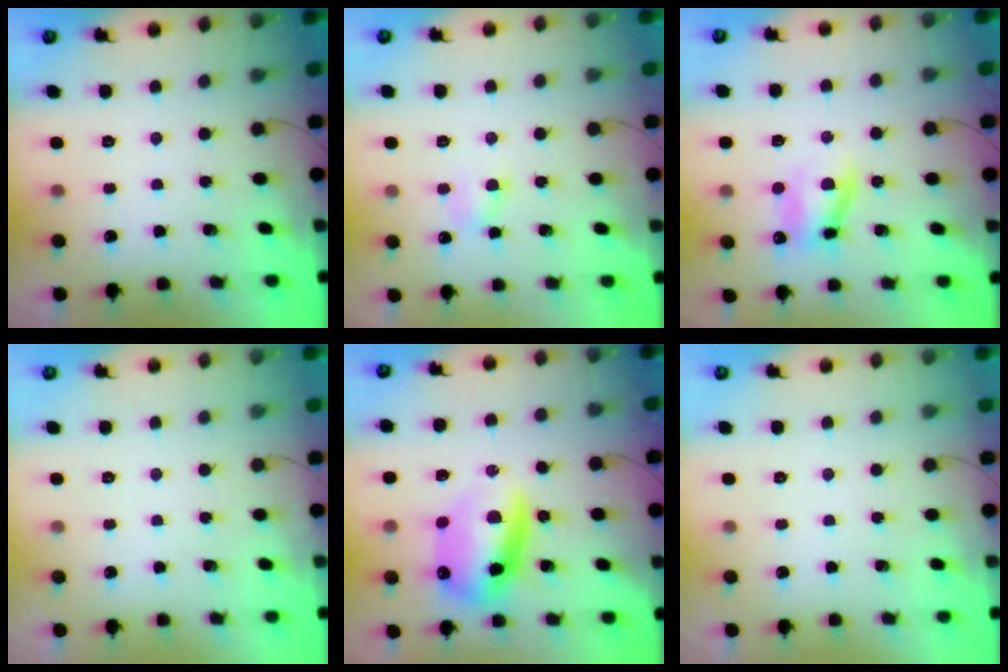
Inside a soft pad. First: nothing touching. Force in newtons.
{"total": 4.4, "press": 4.3, "slide": 0.9}
{"total": 9.8, "press": 9.6, "slide": 2.2}
{"total": 0.0}
{"total": 14.0, "press": 13.6, "slide": 3.6}
{"total": 0.0}